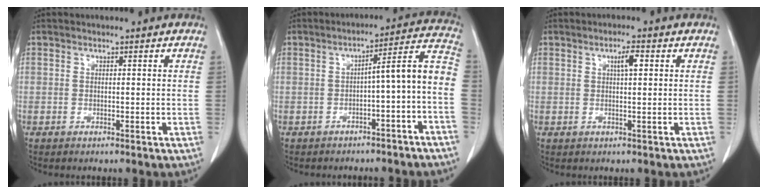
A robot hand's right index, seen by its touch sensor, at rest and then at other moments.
{"total": 8.7, "force": [-3.3, 0.5, 8.0], "torque": [-0.092, 0.040, -0.049]}
{"total": 2.6, "force": [0.9, 0.2, 2.5], "torque": [-0.040, 0.002, 0.012]}